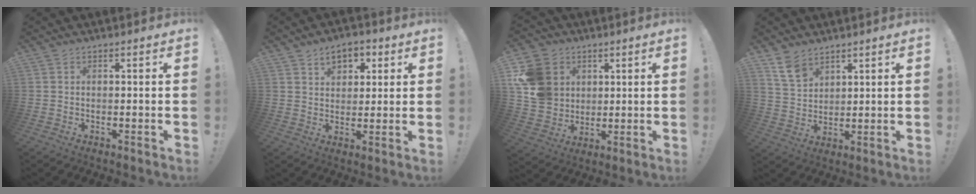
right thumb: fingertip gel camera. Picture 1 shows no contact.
{"total": 7.1, "force": [3.5, 5.2, 3.4], "torque": [-0.035, -0.014, 0.061]}
{"total": 14.2, "force": [4.0, 12.3, 5.9], "torque": [-0.100, -0.012, 0.086]}
{"total": 8.0, "force": [5.9, 4.5, 3.1], "torque": [-0.060, -0.030, 0.117]}